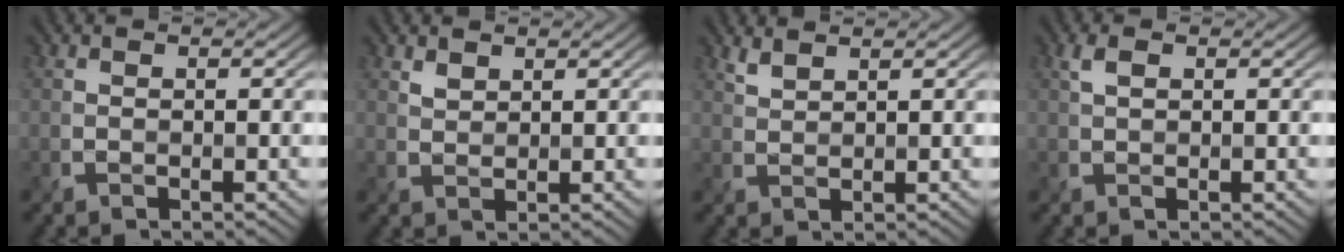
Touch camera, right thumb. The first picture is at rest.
{"total": 1.4, "force": [1.2, 0.7, 0.5], "torque": [-0.014, -0.002, 0.027]}
{"total": 1.7, "force": [1.5, 0.3, 0.7], "torque": [-0.021, 0.002, 0.036]}
{"total": 1.5, "force": [0.6, 0.7, 1.2], "torque": [-0.028, 0.004, 0.012]}